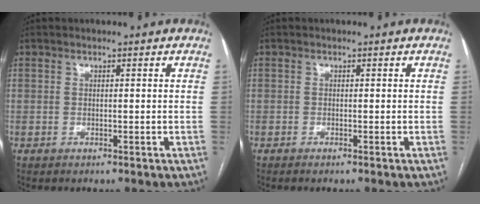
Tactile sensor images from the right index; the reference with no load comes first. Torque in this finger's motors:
{"motor_torque": [-0.01, -0.01, 0.11, 0.01]}